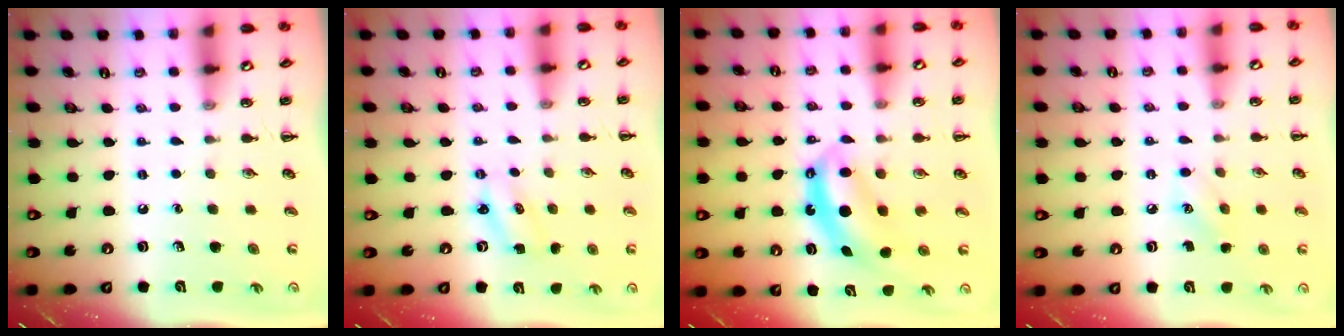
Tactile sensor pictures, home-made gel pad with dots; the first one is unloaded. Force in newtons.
{"total": 2.0, "press": 1.9, "slide": 0.6}
{"total": 6.2, "press": 6.2, "slide": 0.7}
{"total": 6.0, "press": 5.8, "slide": 1.7}